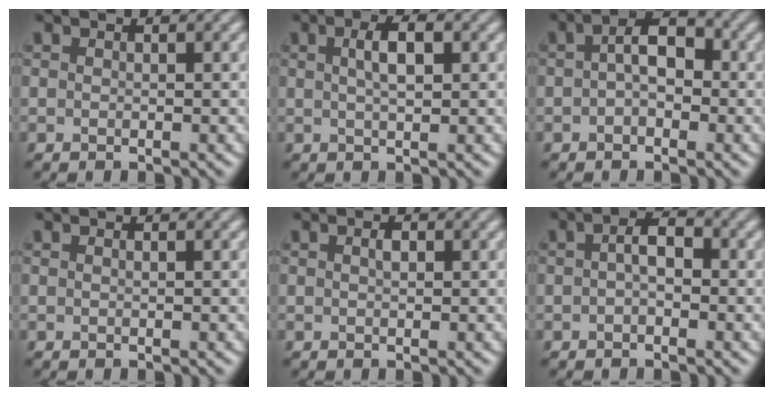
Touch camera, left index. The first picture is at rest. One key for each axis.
{"total": 2.9, "fx": 0.8, "fy": 1.0, "fz": 2.6, "tx": -0.047, "ty": 0.007, "tz": 0.014}
{"total": 3.6, "fx": 0.0, "fy": 2.1, "fz": 3.0, "tx": -0.049, "ty": 0.008, "tz": -0.010}
{"total": 0.0}
{"total": 0.9, "fx": 0.2, "fy": 0.4, "fz": 0.7, "tx": -0.013, "ty": 0.002, "tz": 0.004}
{"total": 2.4, "fx": -0.1, "fy": 1.2, "fz": 2.1, "tx": -0.036, "ty": 0.007, "tz": -0.007}